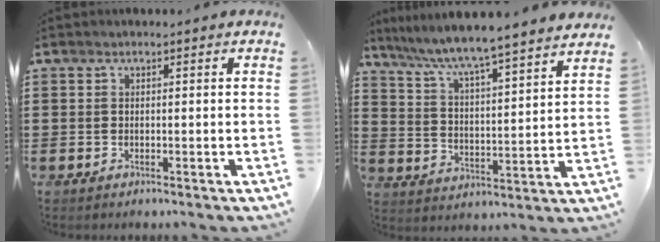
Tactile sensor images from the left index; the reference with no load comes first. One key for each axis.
{"total": 5.7, "fx": 5.1, "fy": -0.9, "fz": 2.3, "tx": -0.067, "ty": -0.045, "tz": 0.079}